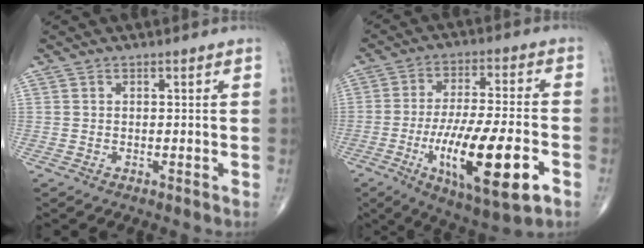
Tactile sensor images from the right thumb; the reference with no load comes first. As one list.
[{"total": 19.4, "force": [-6.5, 5.2, 17.5], "torque": [-0.306, 0.008, -0.096]}]